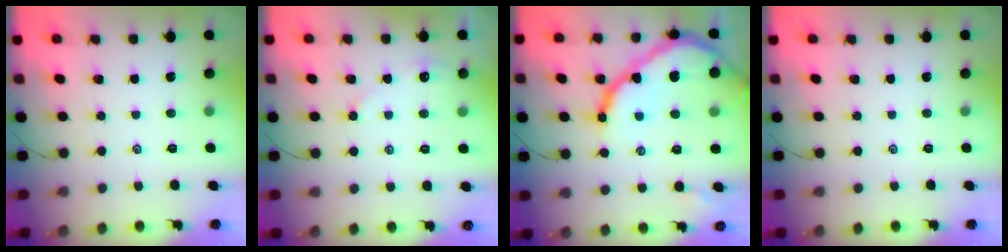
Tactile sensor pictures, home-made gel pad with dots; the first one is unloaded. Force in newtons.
{"total": 2.9, "press": 2.9, "slide": 0.5}
{"total": 19.8, "press": 19.7, "slide": 1.8}
{"total": 0.0}